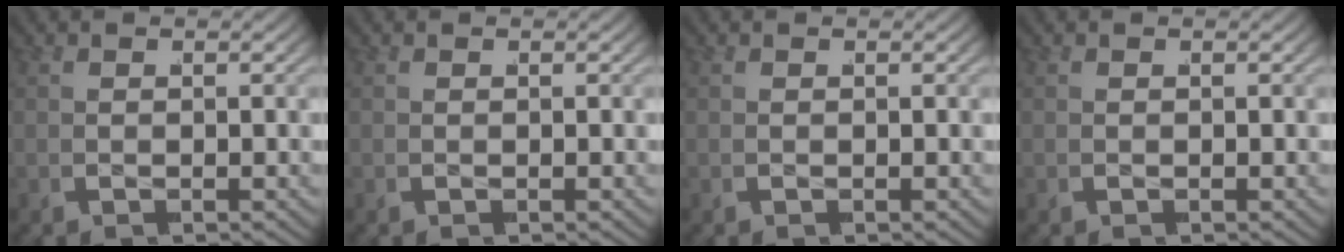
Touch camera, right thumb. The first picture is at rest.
{"total": 0.0}
{"total": 0.0}
{"total": 0.0}